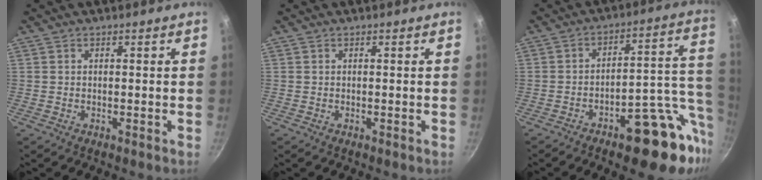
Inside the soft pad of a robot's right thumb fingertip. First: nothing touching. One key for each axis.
{"total": 0.0}
{"total": 17.7, "fx": -7.3, "fy": 7.1, "fz": 14.4, "tx": -0.139, "ty": 0.047, "tz": -0.101}